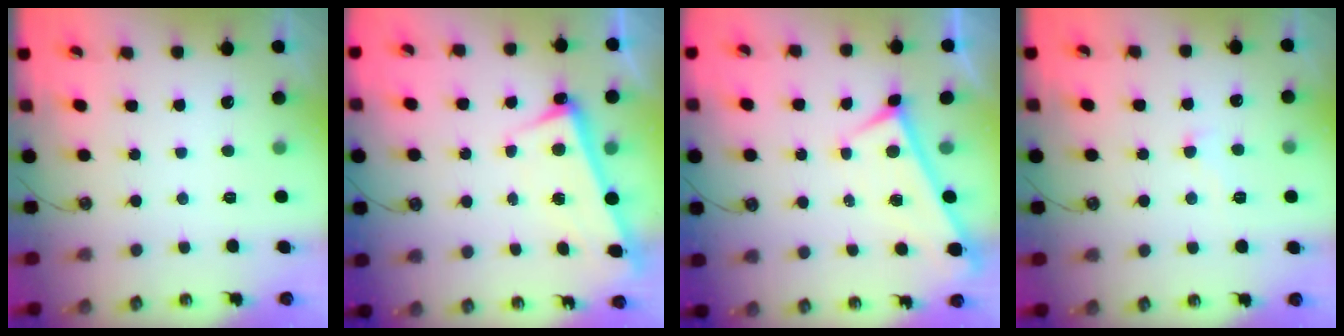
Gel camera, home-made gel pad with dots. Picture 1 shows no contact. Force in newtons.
{"total": 2.7, "press": 2.7, "slide": 0.6}
{"total": 0.0}
{"total": 2.9, "press": 2.8, "slide": 0.6}